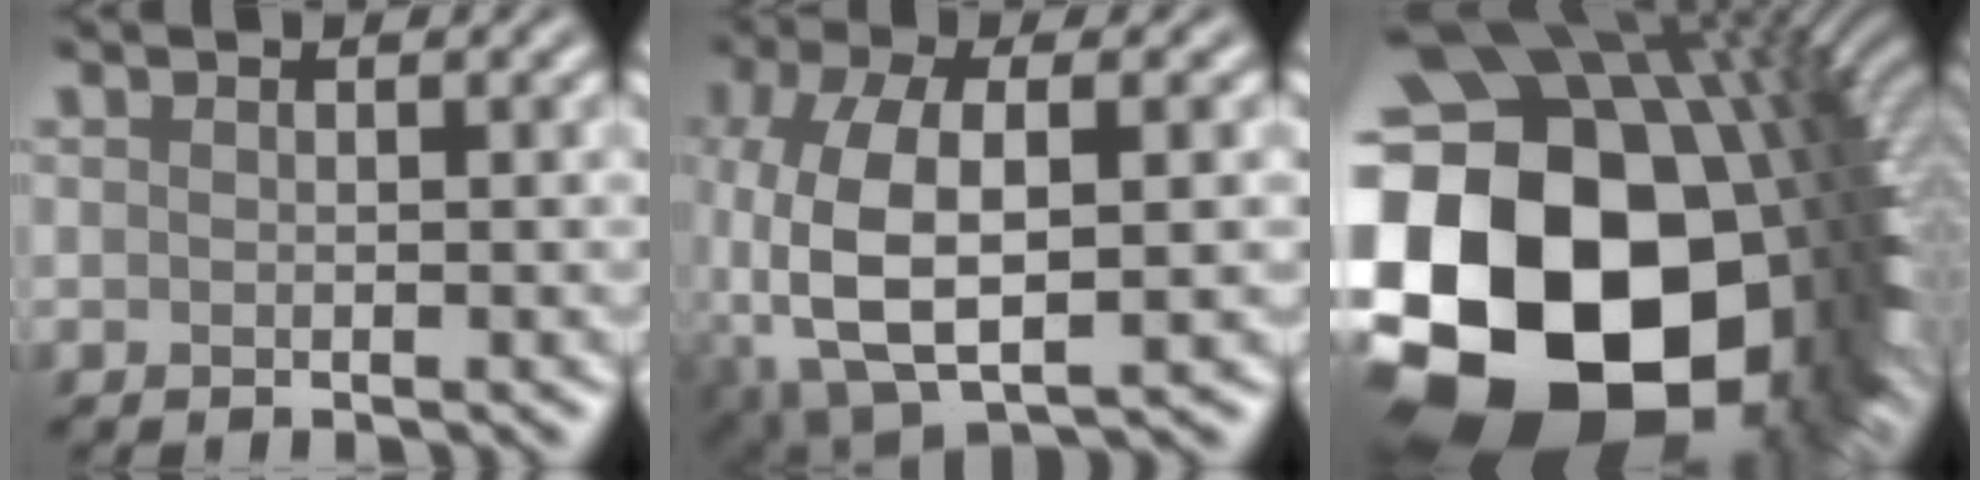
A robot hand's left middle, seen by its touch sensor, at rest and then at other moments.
{"total": 9.9, "force": [-2.1, 4.8, 8.4], "torque": [-0.189, -0.003, -0.039]}
{"total": 23.4, "force": [-3.8, 17.2, 15.4], "torque": [-0.324, -0.080, -0.028]}